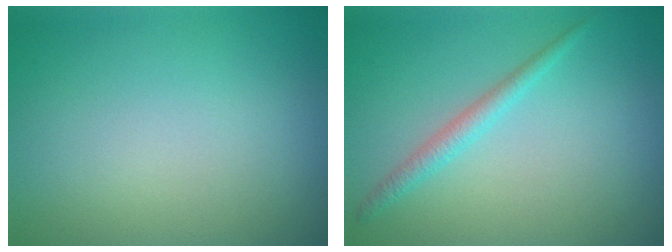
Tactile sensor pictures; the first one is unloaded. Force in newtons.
{"total": 1.6, "press": 1.6, "slide": 0.1}